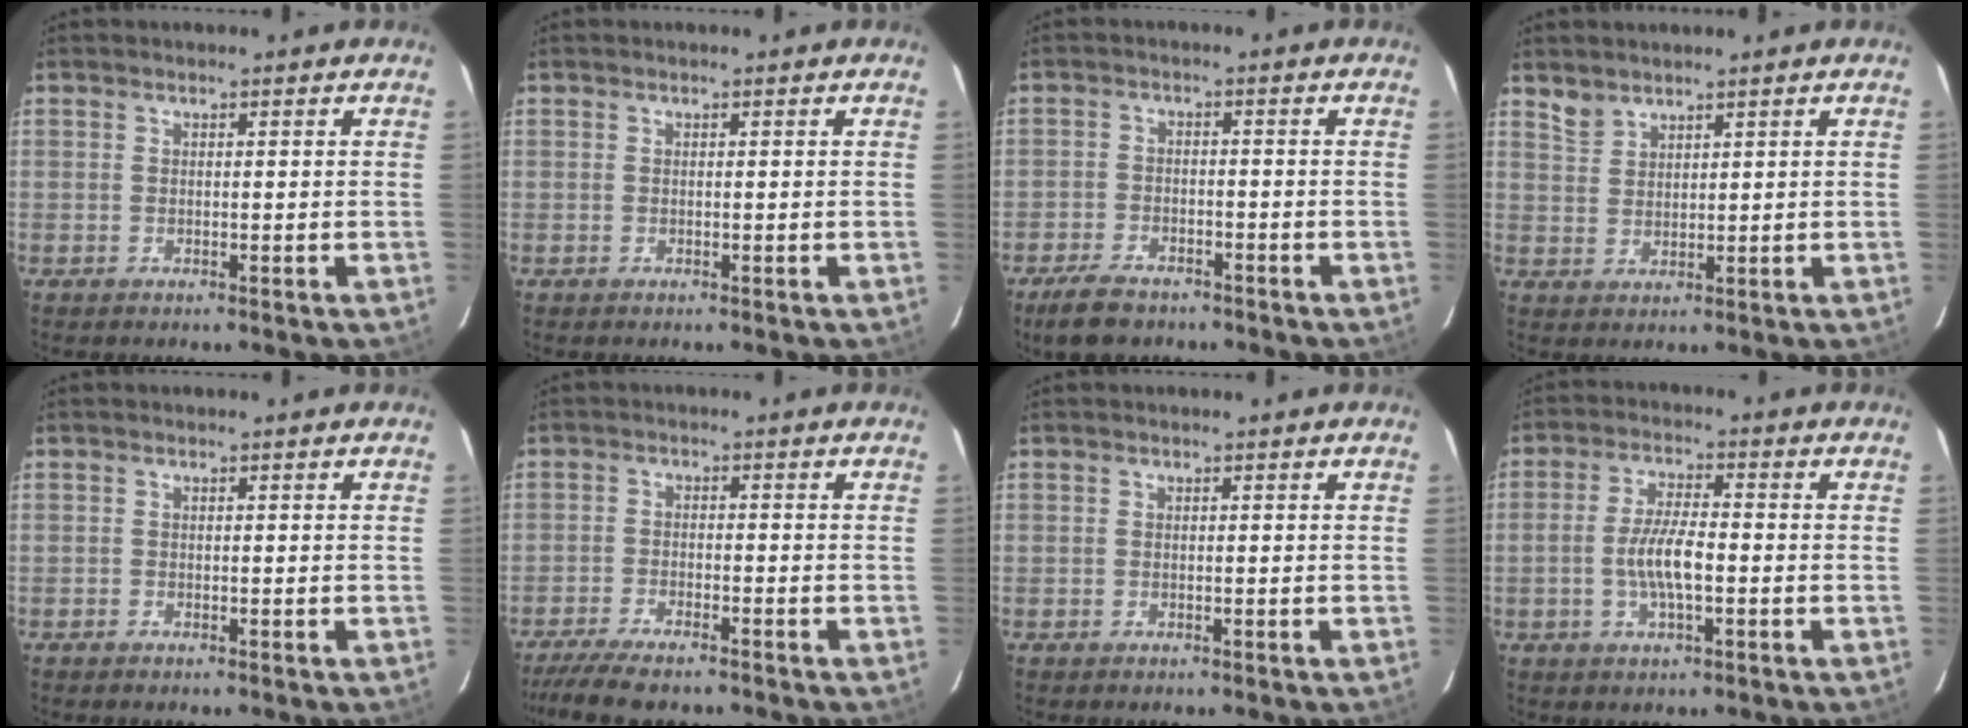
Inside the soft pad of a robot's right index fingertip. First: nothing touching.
{"total": 0.0}
{"total": 7.4, "force": [-5.8, 3.4, 3.2], "torque": [-0.090, -0.002, -0.100]}
{"total": 2.9, "force": [2.6, 1.1, 0.5], "torque": [-0.007, 0.007, 0.055]}
{"total": 0.0}
{"total": 8.7, "force": [-7.4, 1.5, 4.3], "torque": [-0.106, -0.025, -0.130]}
{"total": 0.0}
{"total": 6.8, "force": [-1.5, 1.9, 6.4], "torque": [-0.126, 0.003, -0.029]}